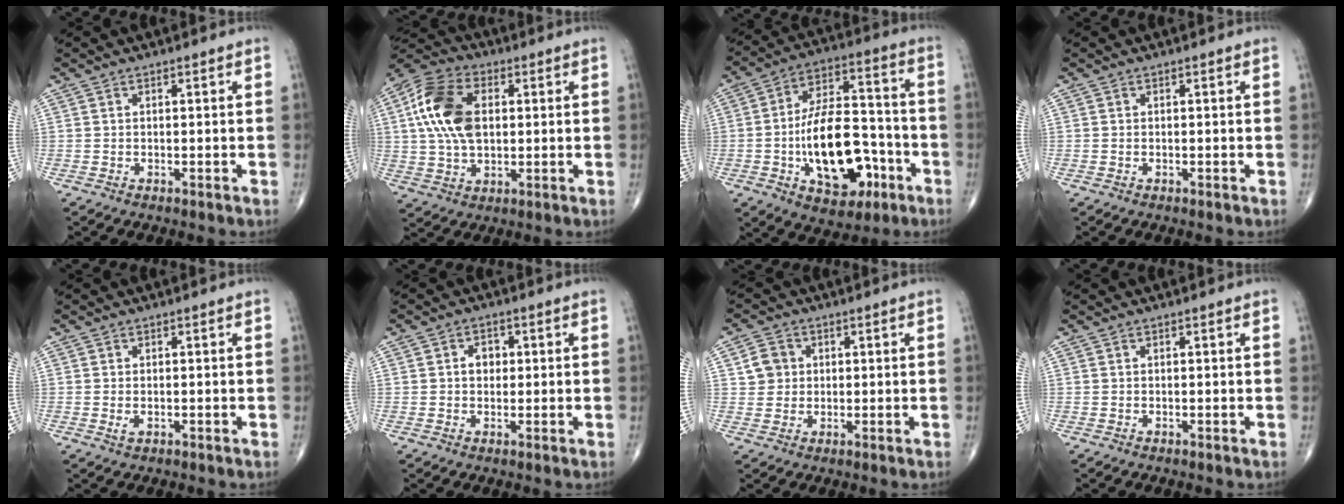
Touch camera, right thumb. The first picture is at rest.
{"total": 14.6, "force": [2.5, 9.0, 11.2], "torque": [-0.214, 0.014, 0.040]}
{"total": 19.7, "force": [-6.0, 10.7, 15.4], "torque": [-0.224, 0.044, -0.087]}
{"total": 0.0}
{"total": 1.4, "force": [-0.3, 0.9, 1.1], "torque": [-0.022, -0.003, -0.003]}
{"total": 3.1, "force": [0.3, 2.5, 1.8], "torque": [-0.013, 0.007, 0.003]}
{"total": 4.4, "force": [1.0, 4.1, 1.4], "torque": [-0.004, 0.001, 0.013]}
{"total": 0.0}